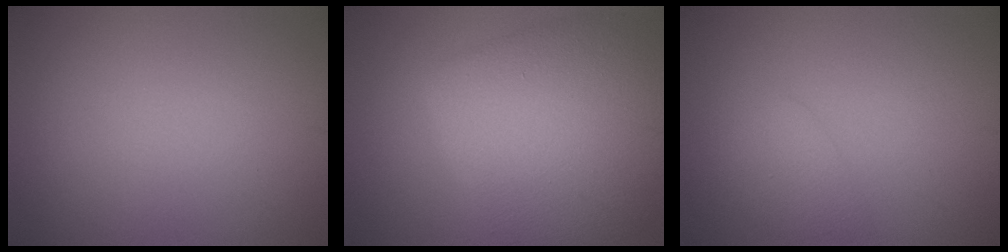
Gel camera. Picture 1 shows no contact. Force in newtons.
{"total": 8.8, "press": 8.8, "slide": 0.3}
{"total": 1.8, "press": 1.8, "slide": 0.1}